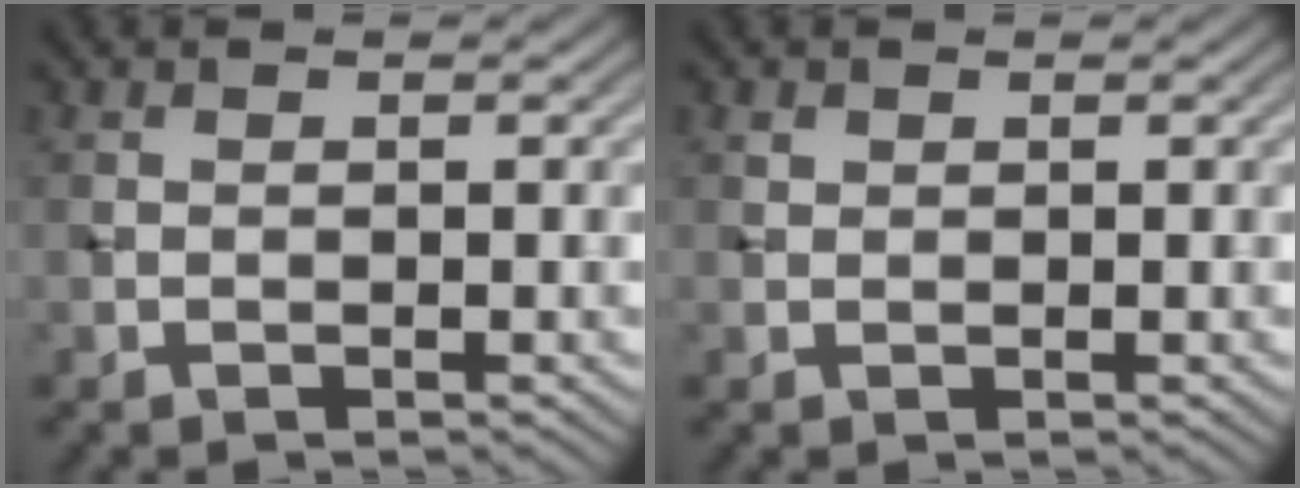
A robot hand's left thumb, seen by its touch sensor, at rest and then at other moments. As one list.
[{"total": 0.6, "force": [0.4, 0.4, 0.2], "torque": [-0.003, -0.002, 0.009]}]